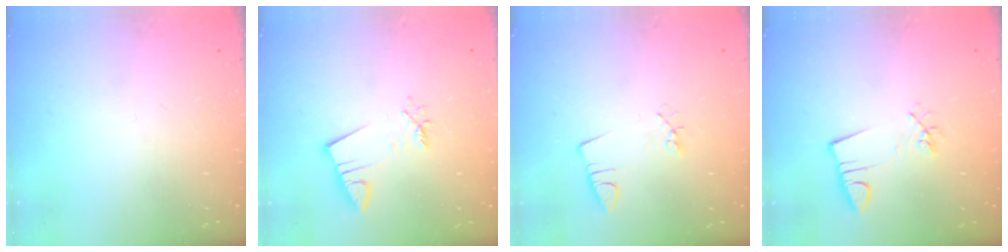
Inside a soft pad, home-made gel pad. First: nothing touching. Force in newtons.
{"total": 3.3, "press": 3.3, "slide": 0.4}
{"total": 1.9, "press": 1.4, "slide": 1.3}
{"total": 3.0, "press": 1.6, "slide": 2.5}